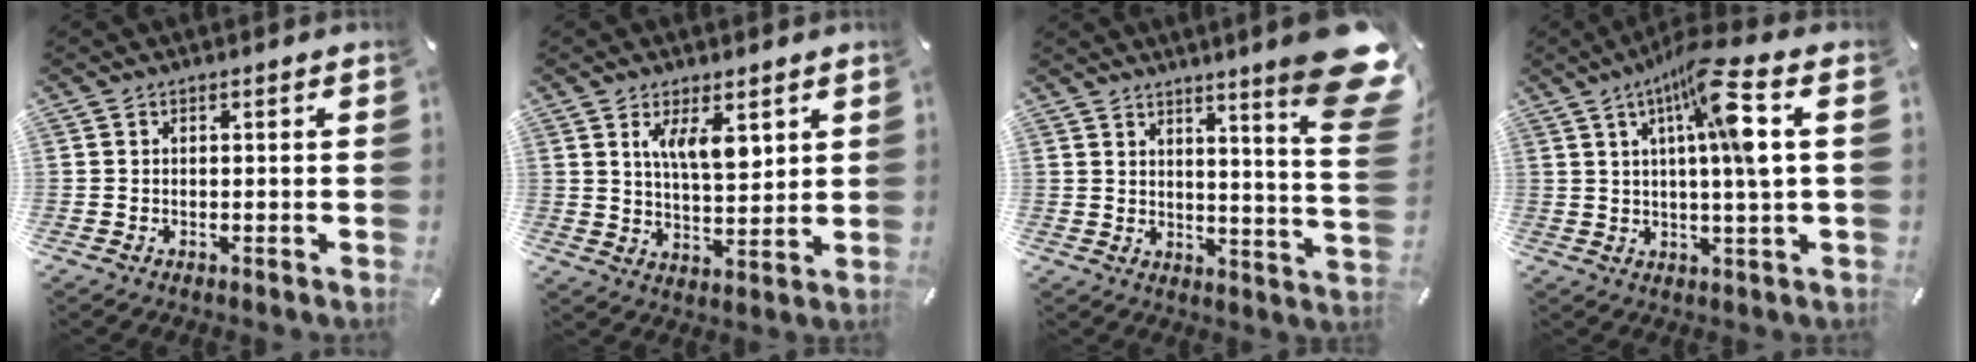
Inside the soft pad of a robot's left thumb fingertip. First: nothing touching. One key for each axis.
{"total": 8.4, "fx": 4.0, "fy": 3.8, "fz": 6.4, "tx": -0.111, "ty": -0.017, "tz": 0.067}
{"total": 13.2, "fx": 7.8, "fy": 1.7, "fz": 10.6, "tx": -0.151, "ty": -0.071, "tz": 0.123}
{"total": 12.9, "fx": 4.2, "fy": 1.6, "fz": 12.1, "tx": -0.198, "ty": -0.010, "tz": 0.063}